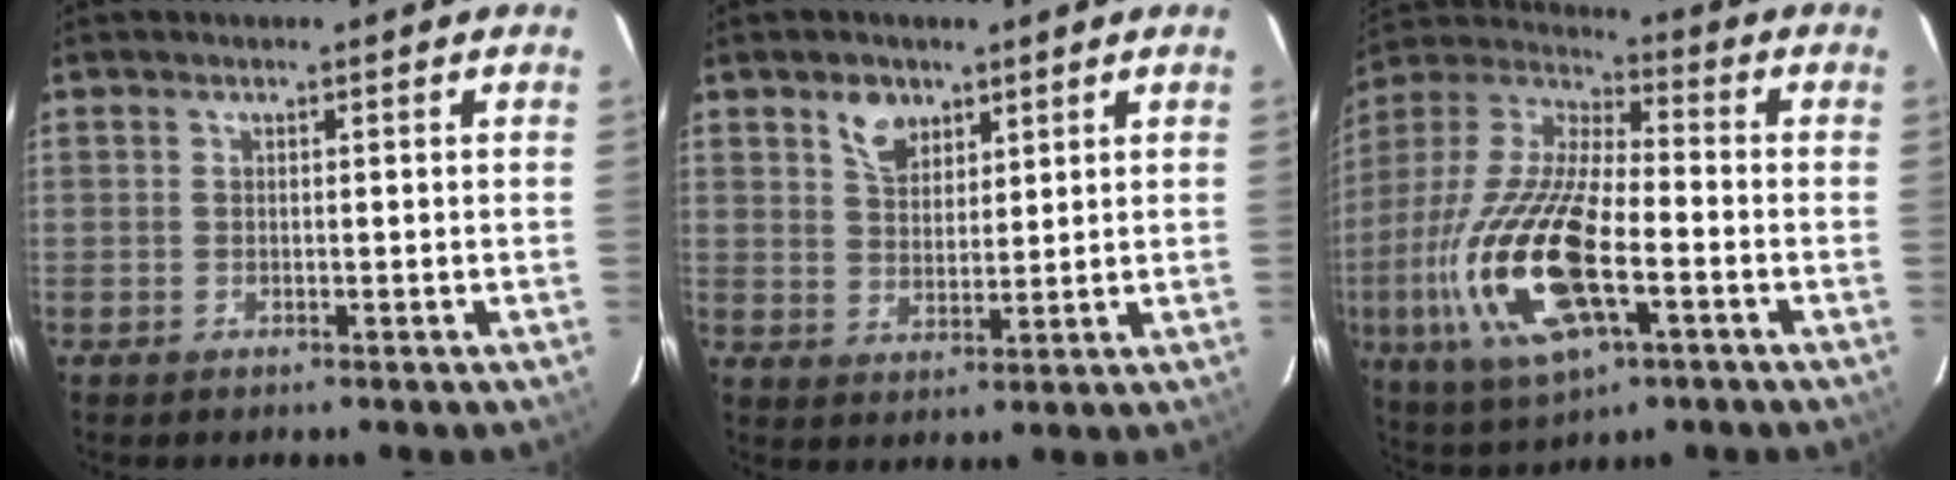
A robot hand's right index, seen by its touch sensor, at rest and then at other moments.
{"total": 5.6, "force": [3.4, 3.6, 2.5], "torque": [-0.034, 0.006, 0.065]}
{"total": 22.0, "force": [-6.4, 8.5, 19.2], "torque": [-0.412, -0.025, -0.121]}